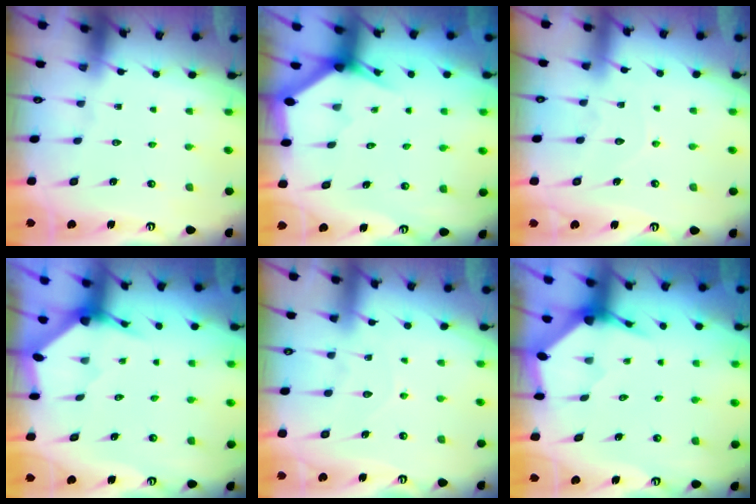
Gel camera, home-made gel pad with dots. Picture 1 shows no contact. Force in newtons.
{"total": 2.6, "press": 2.6, "slide": 0.2}
{"total": 5.2, "press": 5.2, "slide": 0.3}
{"total": 3.1, "press": 3.1, "slide": 0.2}
{"total": 5.5, "press": 5.5, "slide": 0.4}
{"total": 3.6, "press": 3.5, "slide": 0.4}